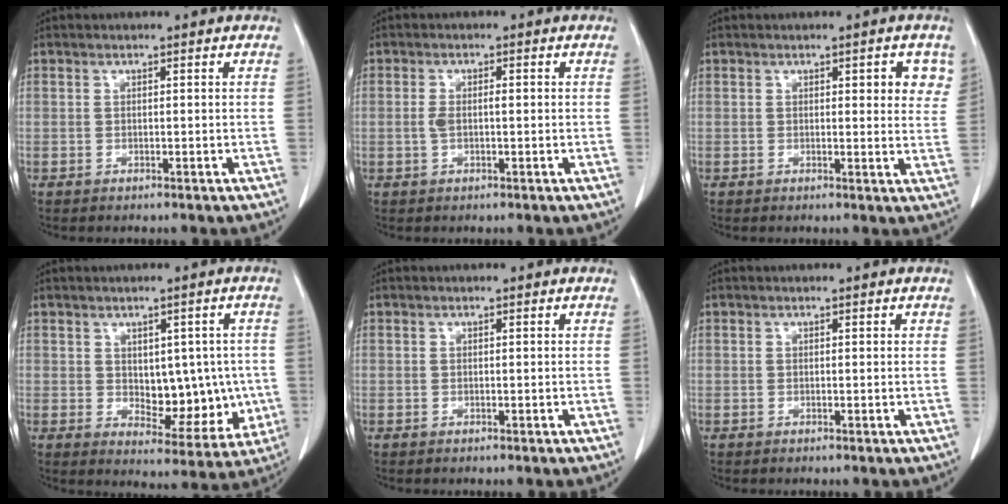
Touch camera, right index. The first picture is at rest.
{"total": 2.5, "force": [-0.2, 0.9, 2.3], "torque": [-0.053, 0.011, -0.003]}
{"total": 4.4, "force": [1.8, 1.5, 3.7], "torque": [-0.033, -0.003, 0.015]}
{"total": 9.1, "force": [-0.2, 5.4, 7.4], "torque": [-0.078, 0.008, 0.016]}
{"total": 0.0}
{"total": 0.0}